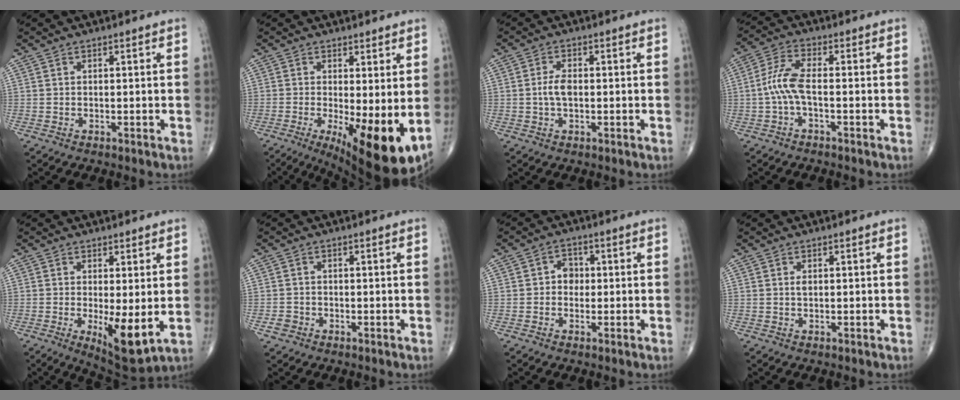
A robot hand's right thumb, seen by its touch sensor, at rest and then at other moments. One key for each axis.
{"total": 13.0, "fx": -2.3, "fy": 3.9, "fz": 12.2, "tx": -0.183, "ty": -0.027, "tz": -0.022}
{"total": 3.3, "fx": -0.2, "fy": 1.7, "fz": 2.8, "tx": -0.058, "ty": 0.005, "tz": -0.007}
{"total": 6.0, "fx": -1.1, "fy": 1.9, "fz": 5.6, "tx": -0.133, "ty": 0.020, "tz": -0.029}
{"total": 8.5, "fx": -1.2, "fy": 2.6, "fz": 8.0, "tx": -0.123, "ty": -0.027, "tz": -0.011}
{"total": 1.7, "fx": -0.8, "fy": 1.5, "fz": 0.4, "tx": -0.005, "ty": 0.006, "tz": -0.016}
{"total": 3.2, "fx": 0.0, "fy": 2.7, "fz": 1.7, "tx": -0.004, "ty": 0.008, "tz": -0.008}
{"total": 0.8, "fx": 0.2, "fy": 0.4, "fz": 0.6, "tx": -0.012, "ty": 0.000, "tz": 0.003}